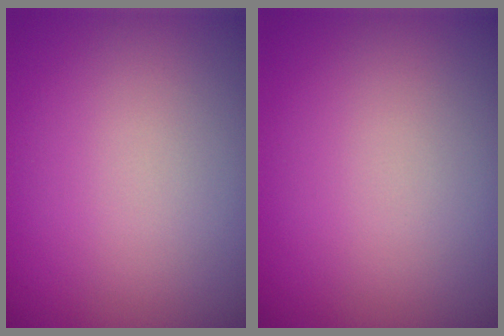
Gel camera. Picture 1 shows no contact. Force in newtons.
{"total": 0.0}